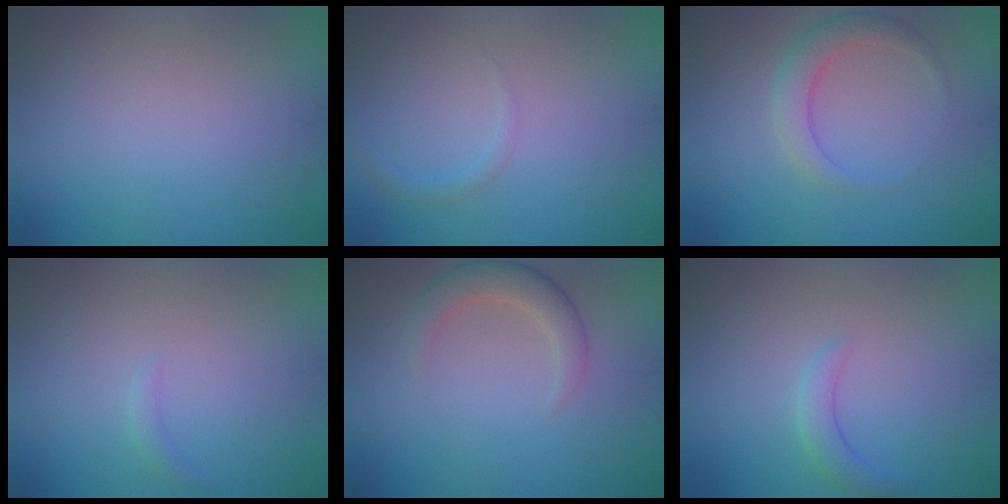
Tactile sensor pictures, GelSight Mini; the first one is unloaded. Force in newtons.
{"total": 1.0, "press": 1.0, "slide": 0.1}
{"total": 2.9, "press": 2.9, "slide": 0.1}
{"total": 0.8, "press": 0.8, "slide": 0.1}
{"total": 2.7, "press": 2.7, "slide": 0.2}
{"total": 1.9, "press": 1.9, "slide": 0.1}